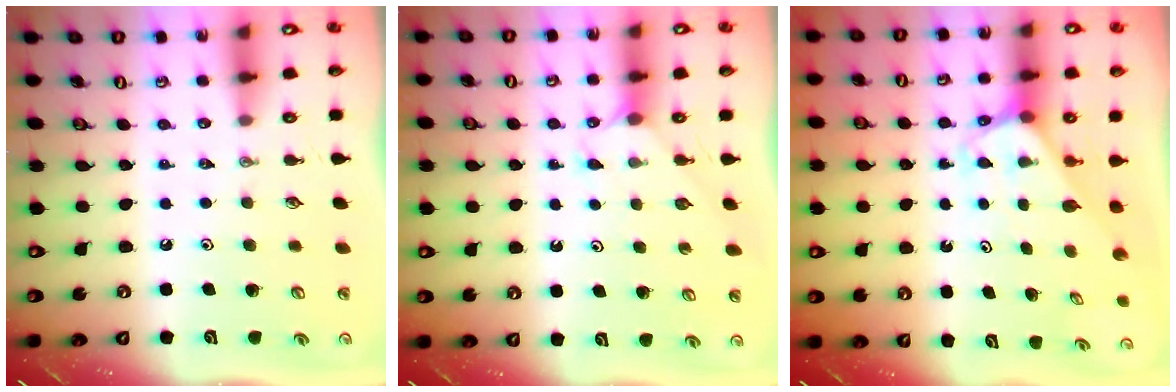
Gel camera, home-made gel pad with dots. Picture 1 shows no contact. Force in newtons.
{"total": 4.3, "press": 4.3, "slide": 0.4}
{"total": 2.5, "press": 2.5, "slide": 0.2}